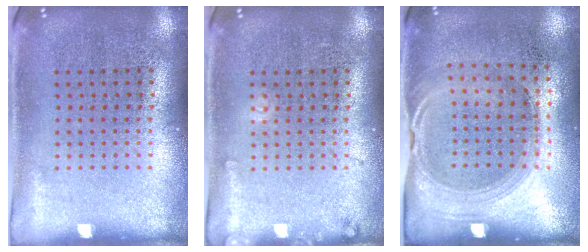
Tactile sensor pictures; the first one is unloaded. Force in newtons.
{"total": 1.0, "press": 1.0, "slide": 0.1}
{"total": 1.5, "press": 1.2, "slide": 0.8}